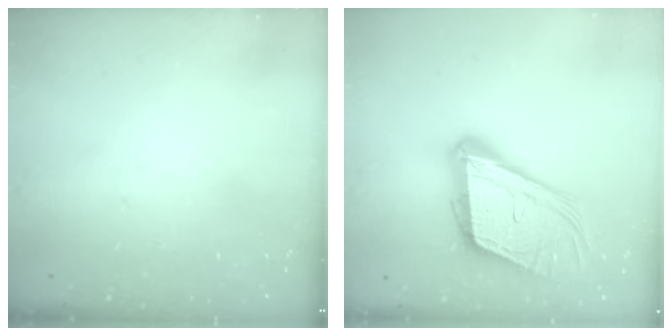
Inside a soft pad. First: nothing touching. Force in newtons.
{"total": 20.0, "press": 19.6, "slide": 3.9}